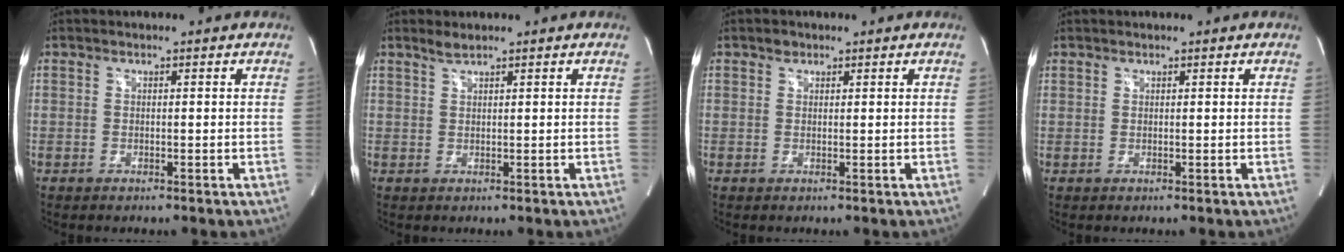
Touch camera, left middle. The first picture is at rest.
{"total": 1.4, "force": [1.3, -0.1, 0.6], "torque": [-0.013, 0.003, 0.030]}
{"total": 1.1, "force": [0.8, 0.7, 0.3], "torque": [-0.003, 0.001, 0.012]}
{"total": 0.6, "force": [0.5, 0.4, 0.0], "torque": [-0.001, 0.002, 0.007]}